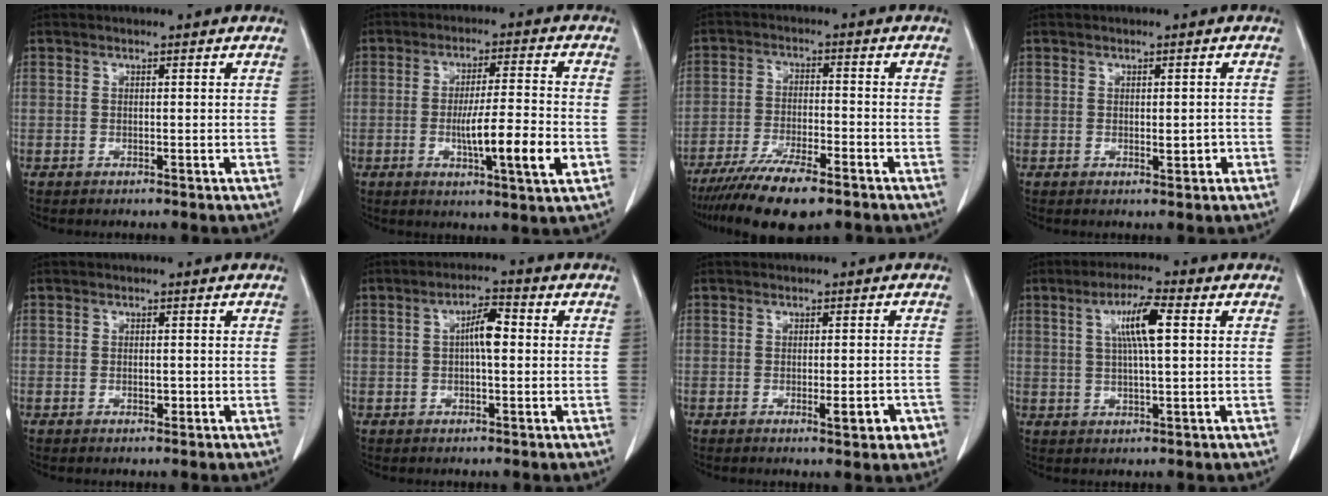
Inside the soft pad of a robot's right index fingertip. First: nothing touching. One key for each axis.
{"total": 10.7, "fx": -2.6, "fy": 0.3, "fz": 10.4, "tx": -0.170, "ty": -0.012, "tz": -0.045}
{"total": 11.5, "fx": -8.5, "fy": 2.1, "fz": 7.5, "tx": -0.127, "ty": -0.025, "tz": -0.141}
{"total": 1.9, "fx": -0.6, "fy": 0.8, "fz": 1.6, "tx": -0.022, "ty": -0.001, "tz": -0.004}
{"total": 1.2, "fx": -0.4, "fy": 0.6, "fz": 0.9, "tx": -0.015, "ty": 0.000, "tz": -0.004}
{"total": 4.6, "fx": 0.4, "fy": 1.2, "fz": 4.4, "tx": -0.077, "ty": 0.013, "tz": 0.003}
{"total": 4.2, "fx": -1.9, "fy": 1.0, "fz": 3.6, "tx": -0.045, "ty": -0.002, "tz": -0.020}
{"total": 7.0, "fx": 1.9, "fy": 0.6, "fz": 6.7, "tx": -0.122, "ty": 0.008, "tz": 0.033}